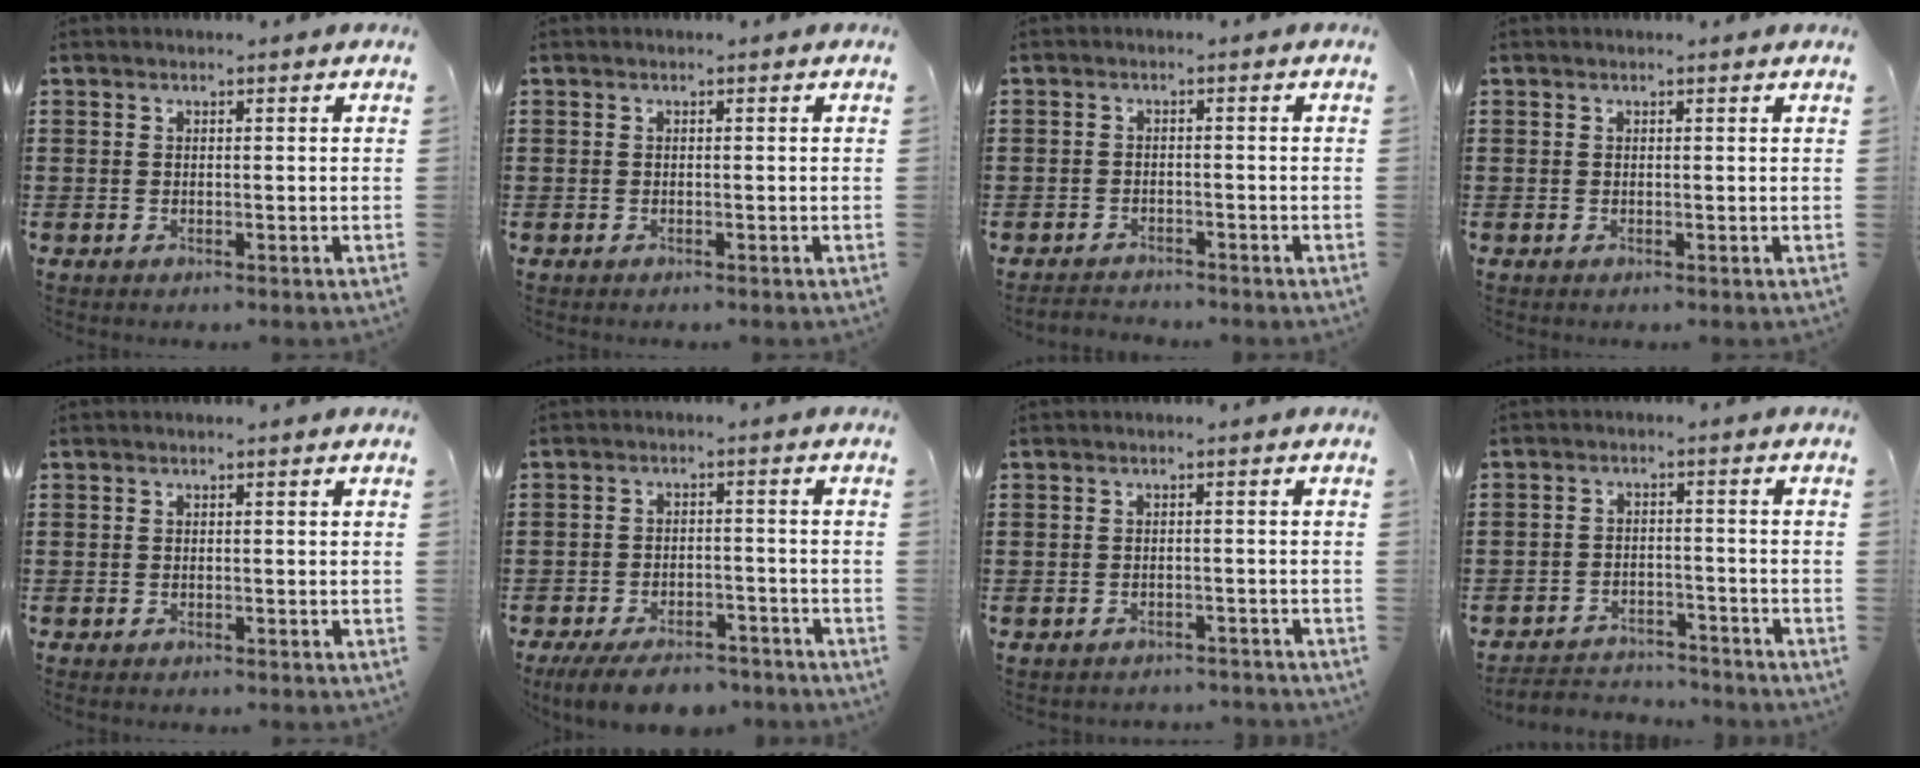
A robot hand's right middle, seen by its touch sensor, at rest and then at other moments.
{"total": 0.0}
{"total": 1.9, "force": [-1.9, 0.3, -0.3], "torque": [-0.001, 0.001, -0.044]}
{"total": 0.0}
{"total": 0.0}
{"total": 5.6, "force": [-5.0, 1.2, 2.2], "torque": [-0.045, 0.000, -0.097]}
{"total": 1.4, "force": [-1.4, 0.2, 0.0], "torque": [-0.006, 0.000, -0.030]}
{"total": 3.6, "force": [-3.5, 0.8, -0.2], "torque": [-0.005, 0.001, -0.075]}